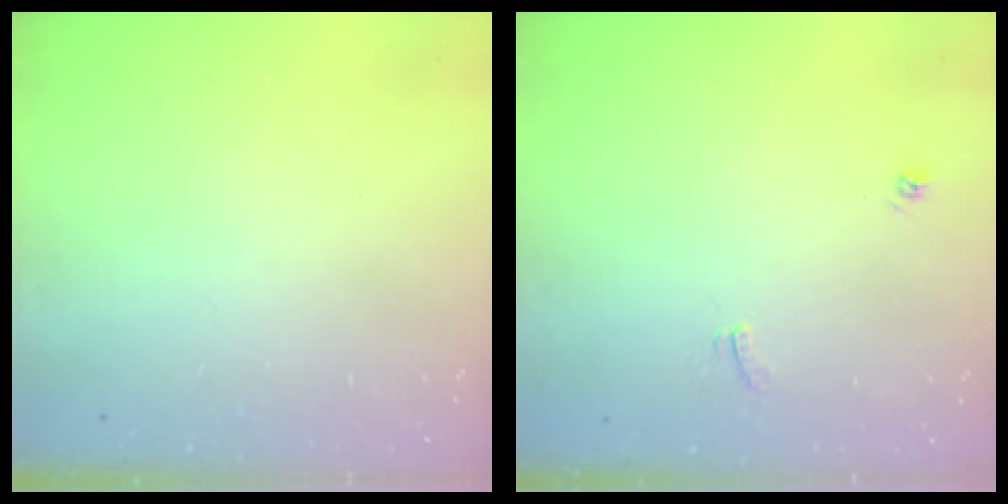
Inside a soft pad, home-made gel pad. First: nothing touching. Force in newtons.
{"total": 4.7, "press": 4.7, "slide": 0.2}